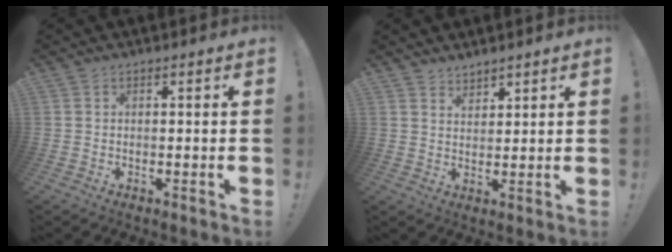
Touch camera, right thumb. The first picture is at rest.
{"total": 3.2, "force": [3.0, 1.2, 0.0], "torque": [0.006, -0.024, 0.056]}